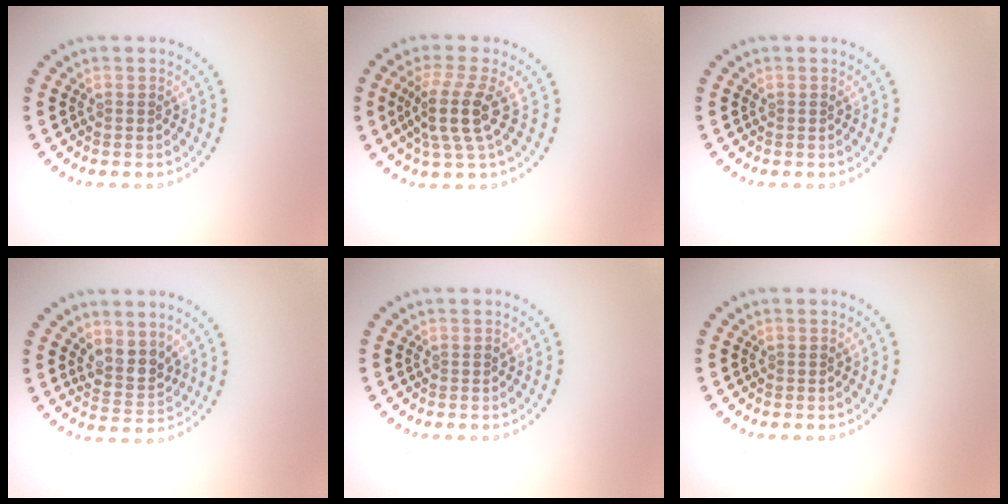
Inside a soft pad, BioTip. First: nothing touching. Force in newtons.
{"total": 3.9, "press": 2.9, "slide": 2.6}
{"total": 0.0}
{"total": 2.6, "press": 2.1, "slide": 1.5}
{"total": 0.0}
{"total": 0.0}